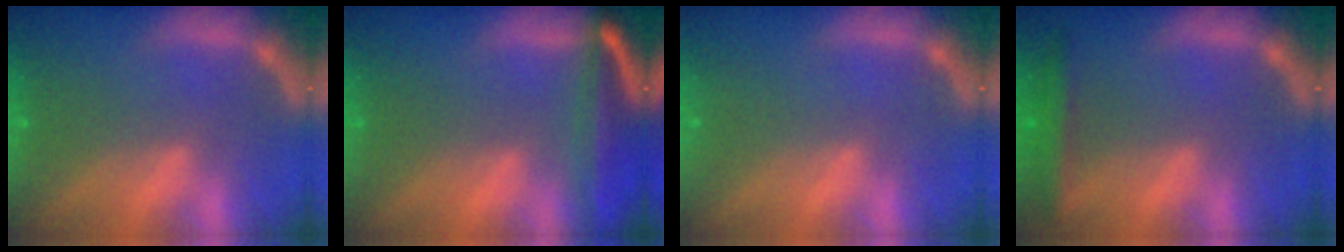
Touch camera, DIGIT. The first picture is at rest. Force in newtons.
{"total": 8.0}
{"total": 0.0}
{"total": 2.9}